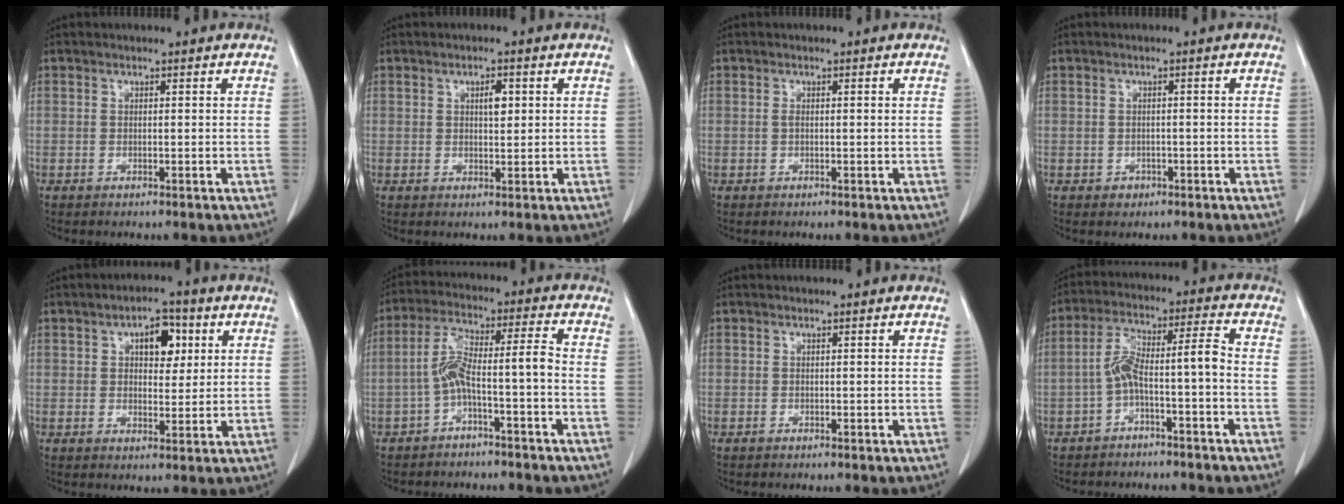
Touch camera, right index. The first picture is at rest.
{"total": 2.4, "force": [0.8, 0.9, 2.1], "torque": [-0.033, -0.001, 0.013]}
{"total": 0.6, "force": [0.0, 0.2, 0.6], "torque": [-0.013, 0.001, 0.001]}
{"total": 1.4, "force": [-0.7, 1.2, 0.2], "torque": [-0.002, 0.005, -0.008]}
{"total": 6.1, "force": [2.2, 3.2, 4.7], "torque": [-0.068, 0.015, 0.034]}
{"total": 7.2, "force": [-2.7, 0.4, 6.7], "torque": [-0.128, 0.036, -0.049]}
{"total": 0.0}
{"total": 7.3, "force": [-2.7, 0.7, 6.8], "torque": [-0.128, 0.040, -0.047]}